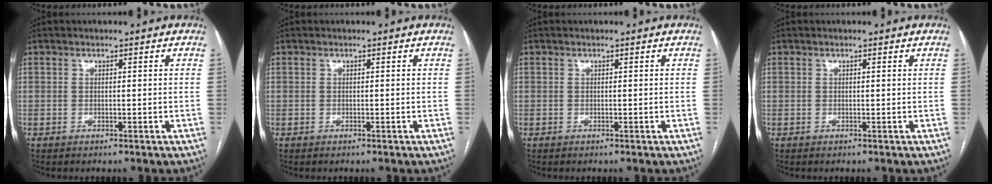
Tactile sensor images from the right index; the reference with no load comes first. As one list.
[{"total": 0.0}, {"total": 0.0}, {"total": 0.0}]